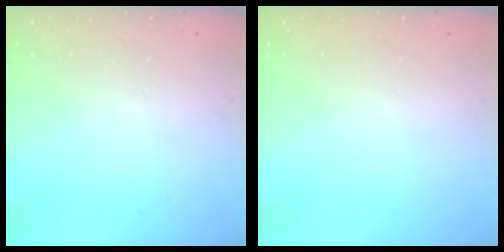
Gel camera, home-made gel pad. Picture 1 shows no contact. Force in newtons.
{"total": 0.0}